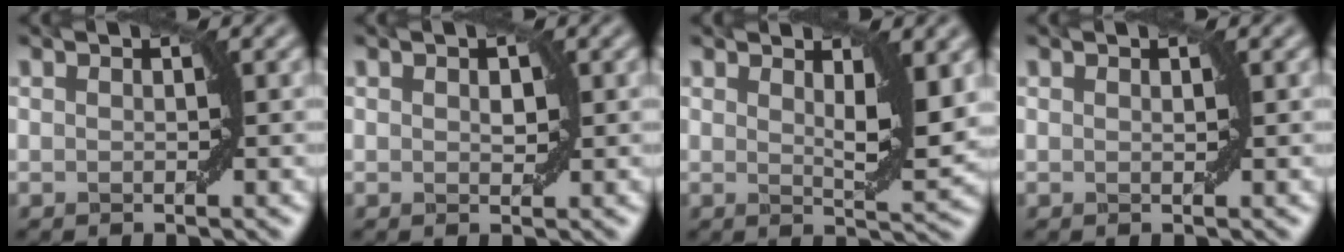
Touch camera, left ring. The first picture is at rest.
{"total": 0.9, "force": [0.3, 0.6, 0.7], "torque": [-0.008, 0.001, 0.006]}
{"total": 3.6, "force": [1.6, 0.8, 3.1], "torque": [-0.044, -0.010, 0.026]}
{"total": 0.0}